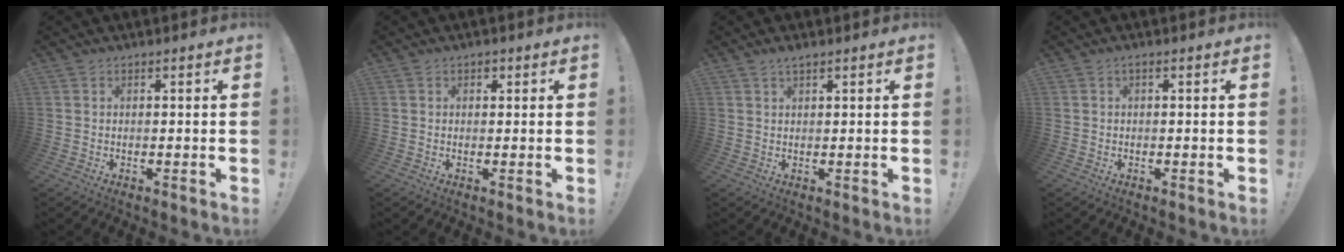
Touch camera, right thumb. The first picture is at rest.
{"total": 1.1, "force": [0.4, 0.9, 0.4], "torque": [0.003, -0.001, 0.005]}
{"total": 1.6, "force": [1.2, 0.3, 1.0], "torque": [-0.019, -0.001, 0.022]}
{"total": 0.7, "force": [-0.2, -0.1, 0.6], "torque": [-0.019, 0.003, -0.003]}